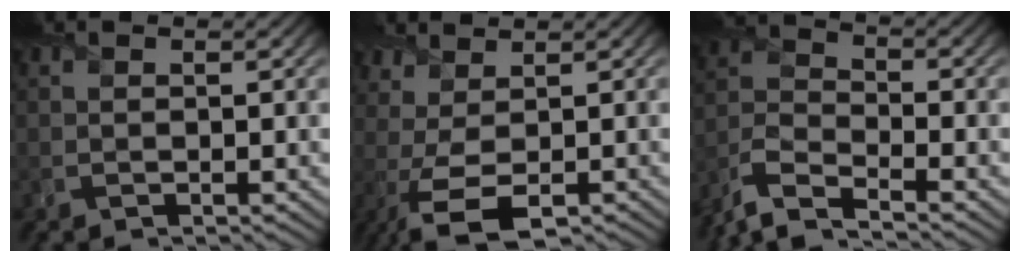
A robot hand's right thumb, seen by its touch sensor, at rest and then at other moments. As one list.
[{"total": 5.1, "force": [-1.2, 2.3, 4.4], "torque": [-0.098, 0.005, -0.026]}, {"total": 9.3, "force": [-7.7, 2.4, 4.5], "torque": [-0.101, -0.010, -0.162]}]